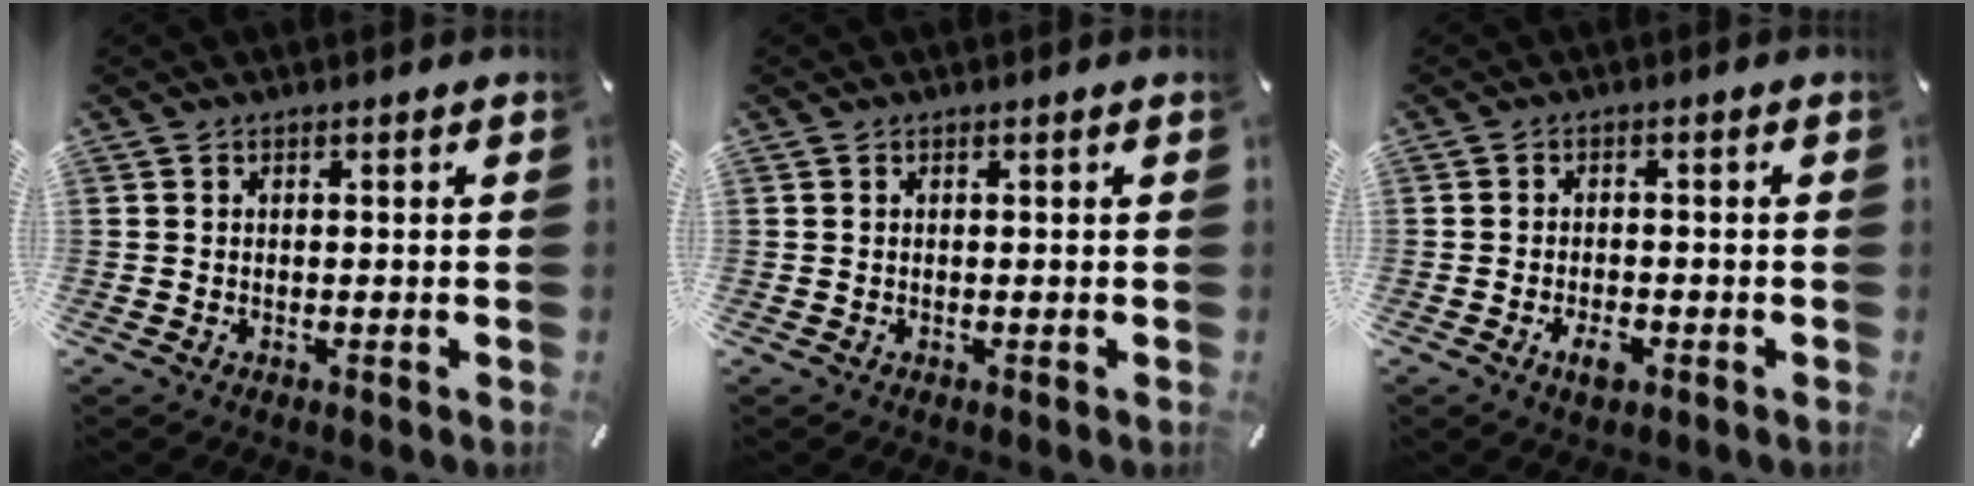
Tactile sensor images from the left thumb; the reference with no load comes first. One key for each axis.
{"total": 0.0}
{"total": 3.4, "fx": -1.6, "fy": 1.6, "fz": 2.5, "tx": -0.055, "ty": 0.002, "tz": -0.031}